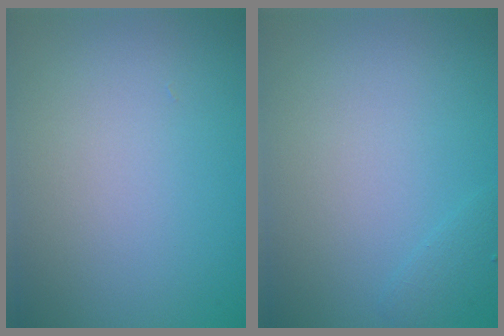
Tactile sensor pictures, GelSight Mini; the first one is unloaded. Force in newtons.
{"total": 0.8, "press": 0.8, "slide": 0.1}